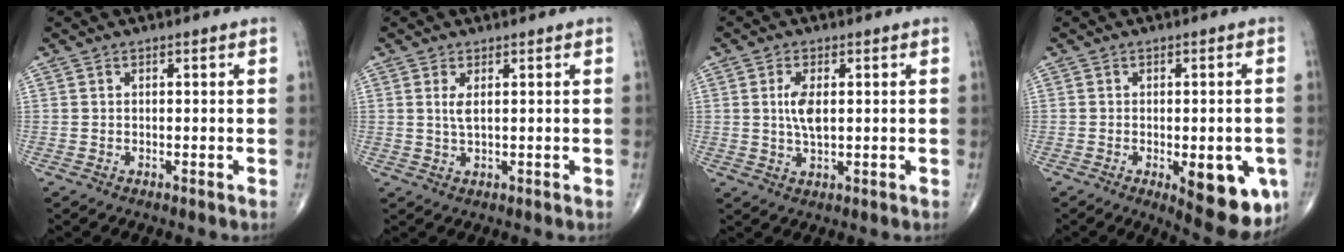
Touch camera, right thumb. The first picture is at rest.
{"total": 2.3, "force": [0.7, 0.7, 2.1], "torque": [-0.048, -0.005, 0.021]}
{"total": 4.8, "force": [0.8, 2.1, 4.3], "torque": [-0.087, -0.005, 0.017]}
{"total": 12.8, "force": [-4.1, 5.0, 11.0], "torque": [-0.114, -0.006, -0.037]}